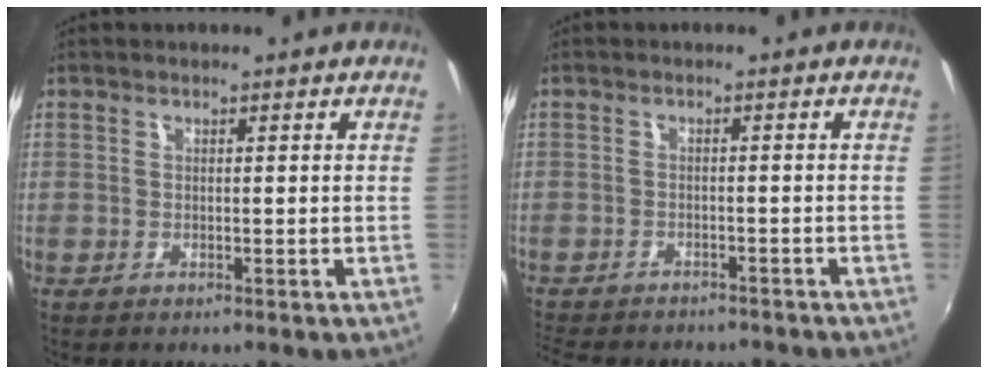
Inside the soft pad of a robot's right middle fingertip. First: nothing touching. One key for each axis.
{"total": 11.1, "fx": -9.7, "fy": 3.3, "fz": 4.2, "tx": -0.102, "ty": -0.020, "tz": -0.142}